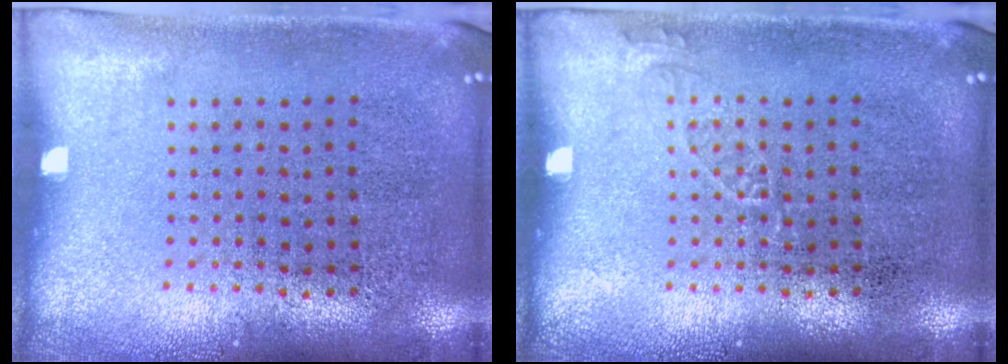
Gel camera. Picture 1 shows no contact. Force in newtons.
{"total": 0.8, "press": 0.8, "slide": 0.1}